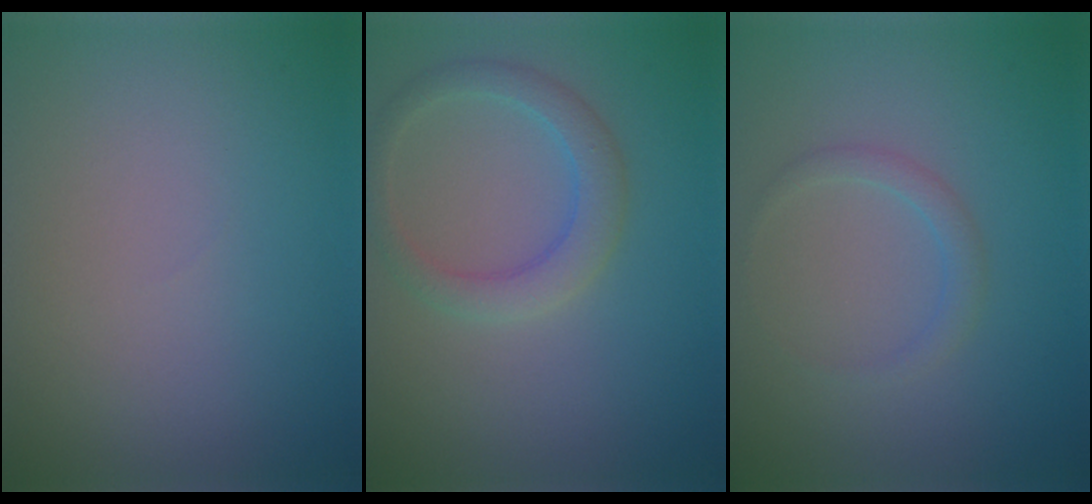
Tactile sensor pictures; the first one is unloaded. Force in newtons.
{"total": 2.9, "press": 2.9, "slide": 0.1}
{"total": 1.3, "press": 1.3, "slide": 0.0}